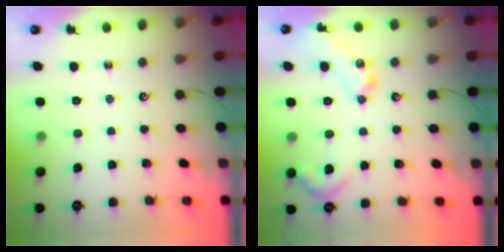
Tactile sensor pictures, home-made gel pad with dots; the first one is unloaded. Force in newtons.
{"total": 16.1, "press": 16.1, "slide": 0.4}